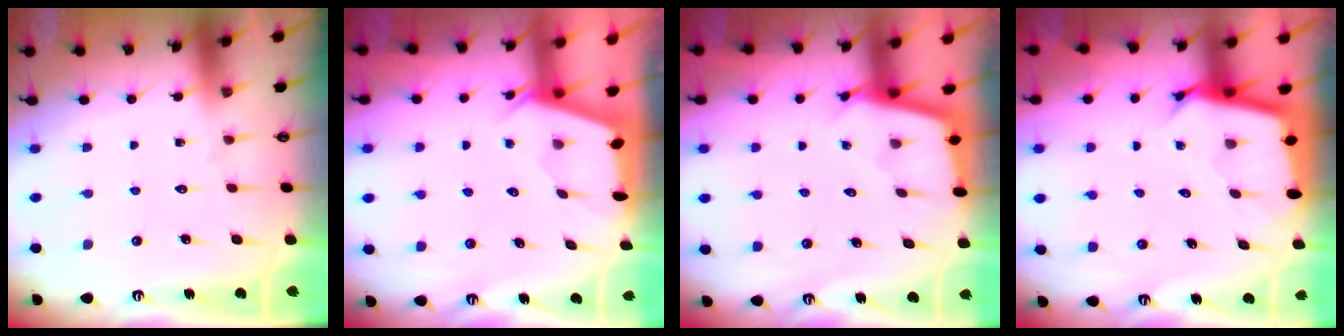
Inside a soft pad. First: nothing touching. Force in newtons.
{"total": 2.0, "press": 2.0, "slide": 0.3}
{"total": 2.4, "press": 2.4, "slide": 0.2}
{"total": 3.2, "press": 3.2, "slide": 0.1}